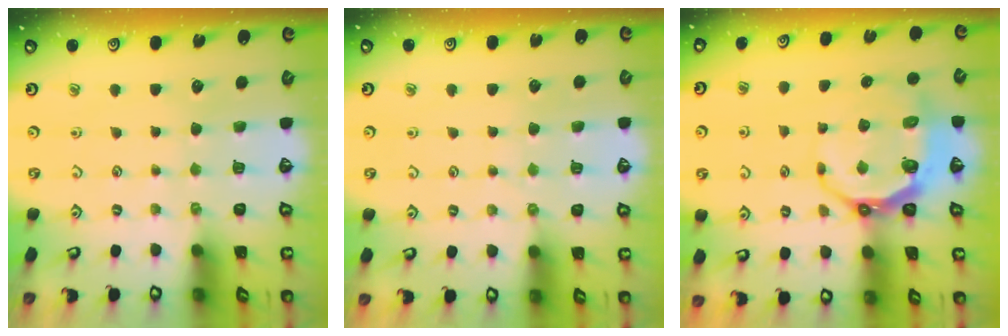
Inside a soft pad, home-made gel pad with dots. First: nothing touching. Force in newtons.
{"total": 2.7, "press": 2.7, "slide": 0.5}
{"total": 8.9, "press": 7.9, "slide": 4.1}